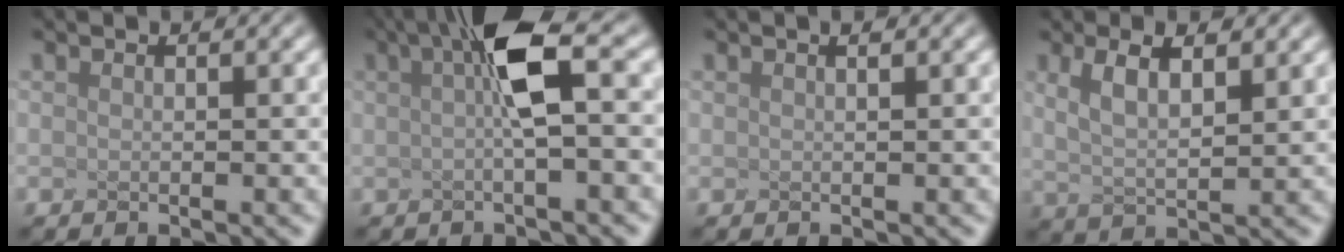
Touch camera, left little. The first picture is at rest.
{"total": 3.9, "force": [-0.2, -0.4, 3.8], "torque": [-0.099, 0.007, 0.030]}
{"total": 0.8, "force": [0.4, 0.3, 0.6], "torque": [-0.004, 0.013, 0.002]}
{"total": 2.3, "force": [0.6, 0.1, 2.2], "torque": [-0.074, -0.009, 0.051]}